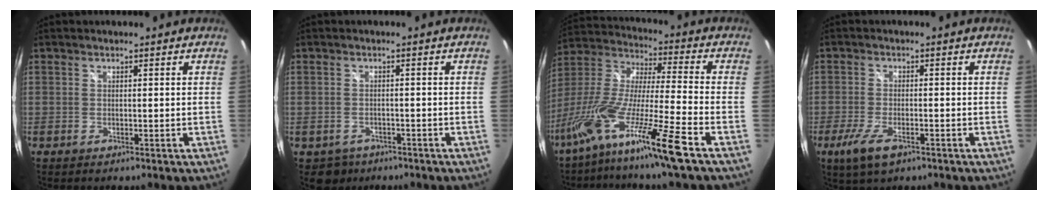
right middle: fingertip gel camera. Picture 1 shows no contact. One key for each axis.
{"total": 3.0, "fx": -1.4, "fy": 2.5, "fz": 0.6, "tx": -0.021, "ty": -0.001, "tz": -0.015}
{"total": 19.8, "fx": -13.1, "fy": -1.5, "fz": 14.7, "tx": -0.267, "ty": -0.050, "tz": -0.239}
{"total": 6.2, "fx": -3.6, "fy": 2.4, "fz": 4.4, "tx": -0.110, "ty": -0.017, "tz": -0.067}